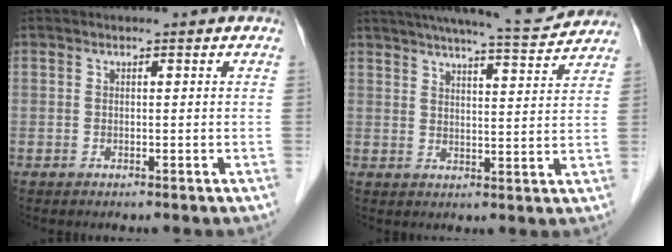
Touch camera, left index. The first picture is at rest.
{"total": 12.8, "force": [11.9, 0.8, 4.8], "torque": [-0.076, 0.005, 0.158]}